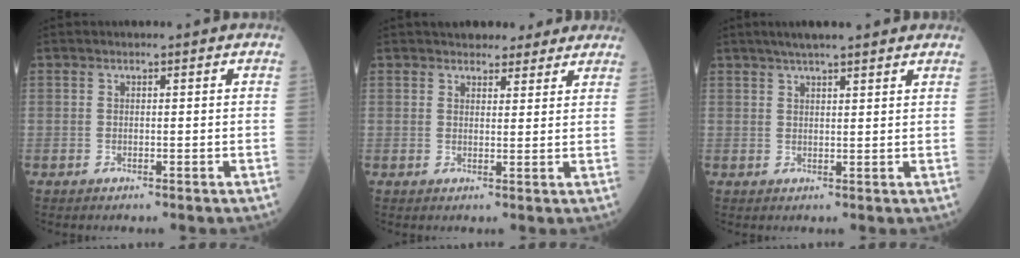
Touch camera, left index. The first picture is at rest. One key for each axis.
{"total": 6.7, "fx": 5.8, "fy": 2.8, "fz": 1.9, "tx": -0.011, "ty": 0.014, "tz": 0.070}
{"total": 8.1, "fx": 6.5, "fy": 1.0, "fz": 4.7, "tx": -0.065, "ty": 0.033, "tz": 0.090}